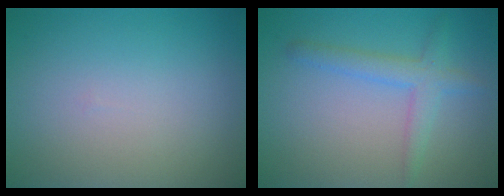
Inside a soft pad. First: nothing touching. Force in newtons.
{"total": 2.9, "press": 2.9, "slide": 0.1}